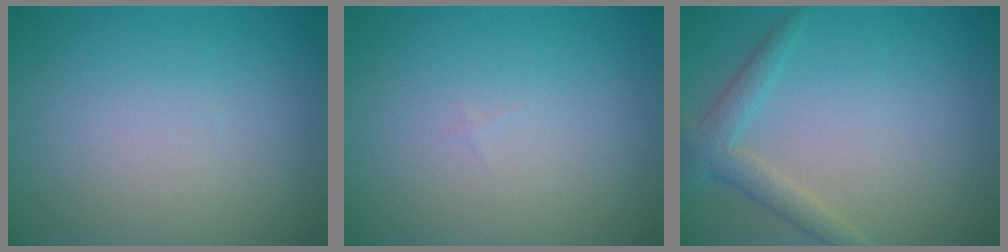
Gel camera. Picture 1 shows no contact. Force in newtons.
{"total": 0.0}
{"total": 2.6, "press": 2.5, "slide": 0.1}